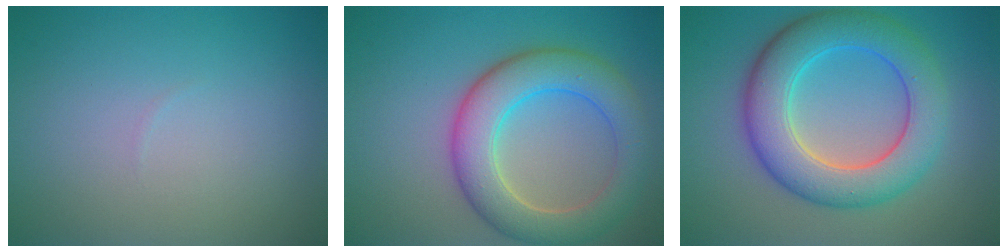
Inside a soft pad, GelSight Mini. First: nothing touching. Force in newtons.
{"total": 7.0, "press": 7.0, "slide": 0.3}
{"total": 8.1, "press": 8.1, "slide": 0.1}